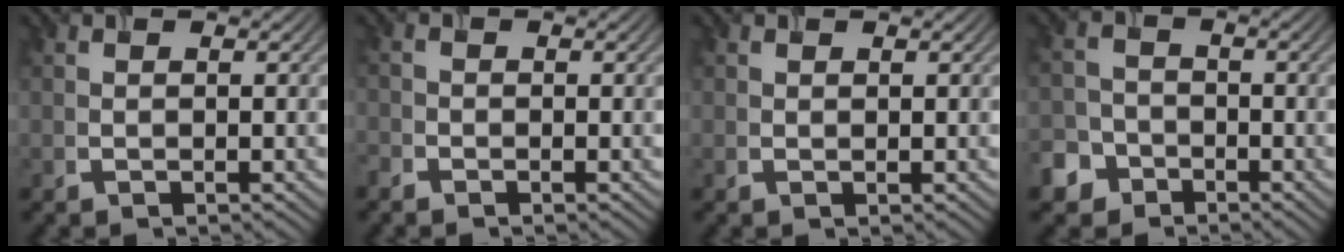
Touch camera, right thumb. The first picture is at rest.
{"total": 1.4, "force": [-1.1, 0.7, 0.2], "torque": [-0.006, -0.004, -0.030]}
{"total": 0.5, "force": [0.5, 0.2, 0.2], "torque": [-0.005, 0.000, 0.010]}
{"total": 4.6, "force": [-3.1, 3.3, 1.1], "torque": [-0.026, -0.002, -0.069]}